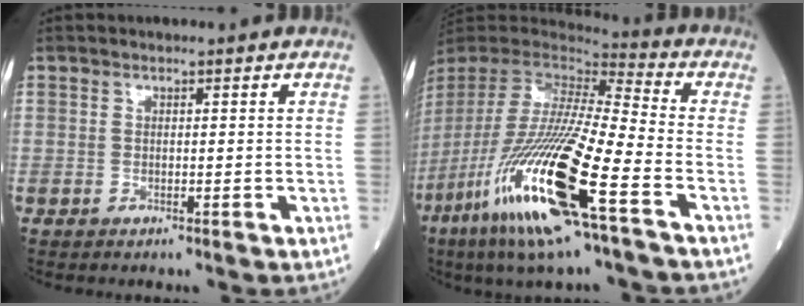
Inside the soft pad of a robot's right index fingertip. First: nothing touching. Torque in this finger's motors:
{"motor_torque": [1.94, -0.20, 1.05, 0.21]}